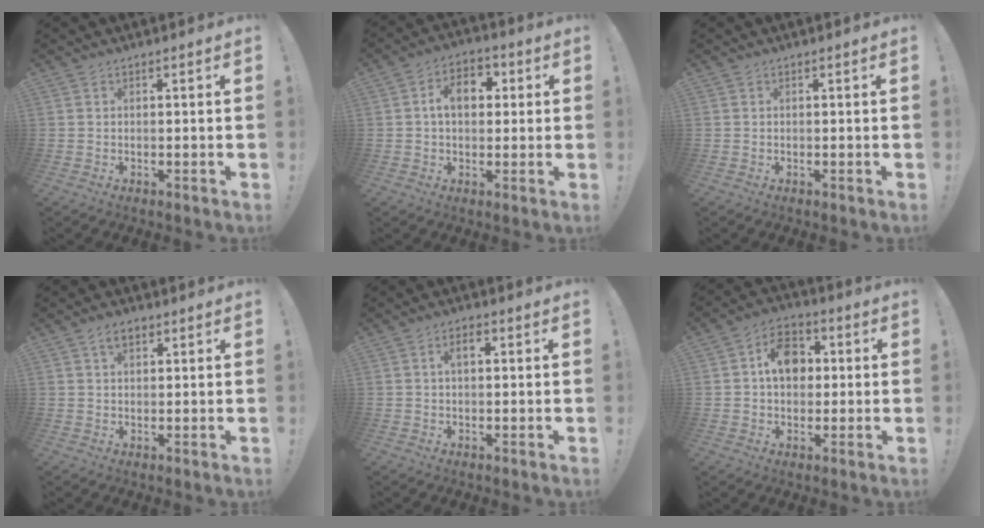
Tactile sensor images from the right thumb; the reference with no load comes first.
{"total": 9.1, "force": [1.7, 6.2, 6.4], "torque": [-0.089, 0.010, 0.028]}
{"total": 0.0}
{"total": 3.9, "force": [1.9, 2.3, 2.4], "torque": [-0.042, 0.003, 0.034]}
{"total": 3.2, "force": [0.9, 1.8, 2.5], "torque": [-0.039, 0.005, 0.009]}
{"total": 10.9, "force": [1.8, 8.6, 6.5], "torque": [-0.085, 0.005, 0.035]}